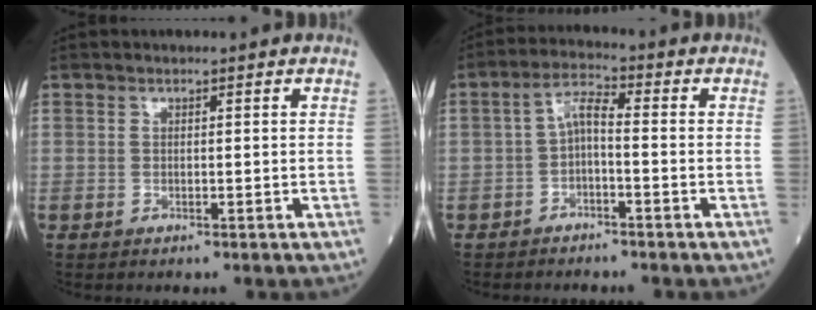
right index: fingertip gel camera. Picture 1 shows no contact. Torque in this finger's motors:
{"motor_torque": [0.17, -0.11, 0.27, 0.06]}